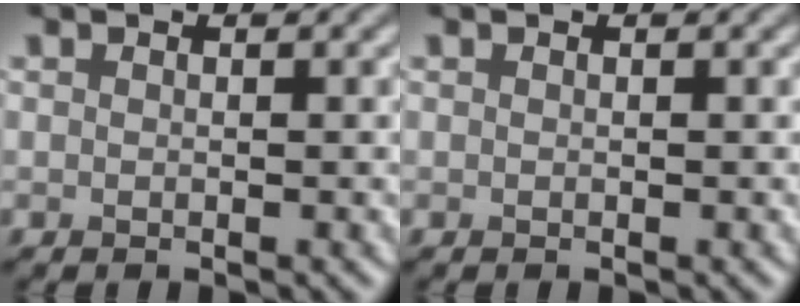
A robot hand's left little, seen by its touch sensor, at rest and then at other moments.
{"total": 0.0}